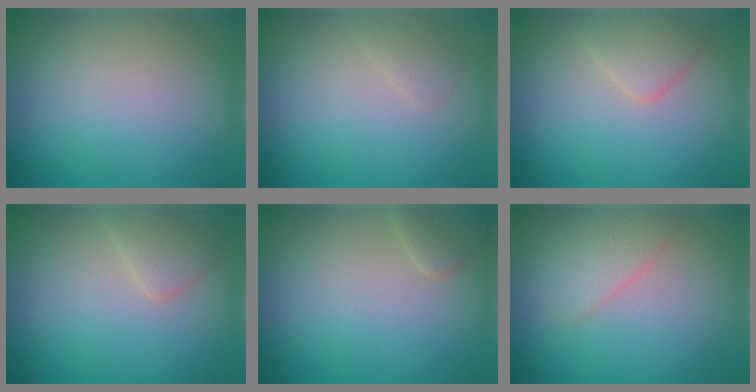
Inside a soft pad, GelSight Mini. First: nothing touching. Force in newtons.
{"total": 0.8, "press": 0.8, "slide": 0.0}
{"total": 2.1, "press": 2.1, "slide": 0.2}
{"total": 2.0, "press": 2.0, "slide": 0.0}
{"total": 1.4, "press": 1.4, "slide": 0.1}
{"total": 2.3, "press": 2.3, "slide": 0.0}